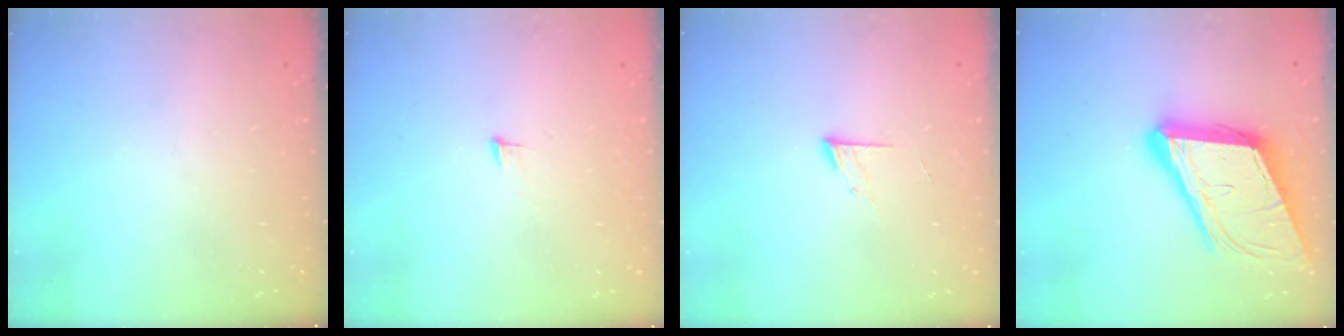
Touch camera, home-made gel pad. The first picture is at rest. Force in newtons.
{"total": 5.4, "press": 5.3, "slide": 1.0}
{"total": 7.7, "press": 7.7, "slide": 0.8}
{"total": 20.2, "press": 19.8, "slide": 3.9}